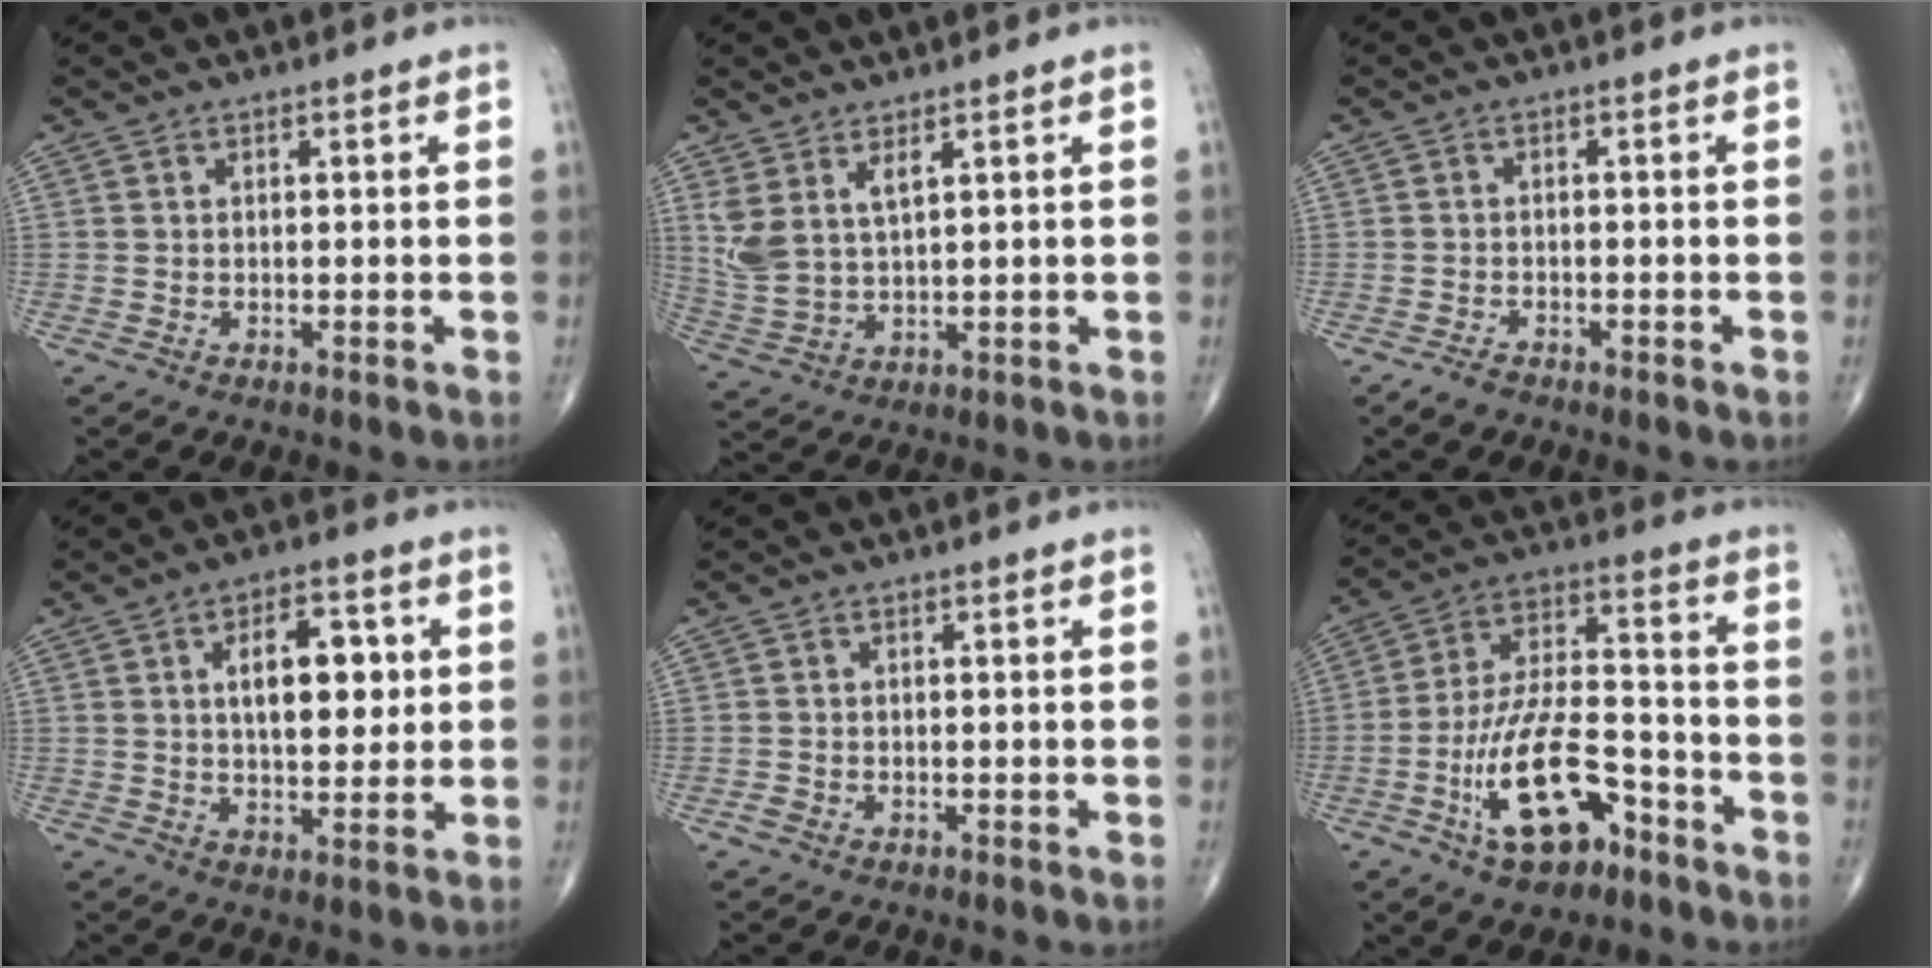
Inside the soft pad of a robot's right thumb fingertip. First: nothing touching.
{"total": 6.8, "force": [3.2, 2.8, 5.3], "torque": [-0.121, -0.016, 0.077]}
{"total": 2.2, "force": [-1.7, 1.1, 0.9], "torque": [-0.020, 0.005, -0.029]}
{"total": 10.2, "force": [2.0, 5.2, 8.6], "torque": [-0.103, -0.003, 0.032]}
{"total": 1.2, "force": [-0.6, 0.9, 0.5], "torque": [-0.011, 0.005, -0.012]}
{"total": 16.4, "force": [-7.9, 7.5, 12.3], "torque": [-0.213, 0.056, -0.136]}